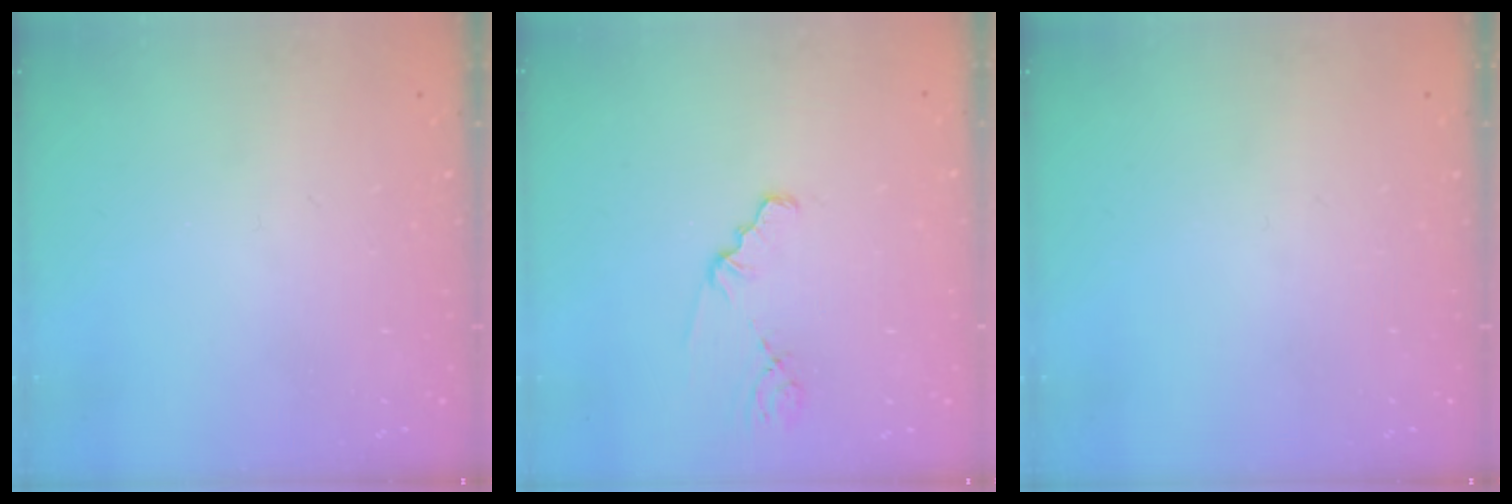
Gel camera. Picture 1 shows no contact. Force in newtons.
{"total": 1.7, "press": 1.7, "slide": 0.1}
{"total": 0.0}